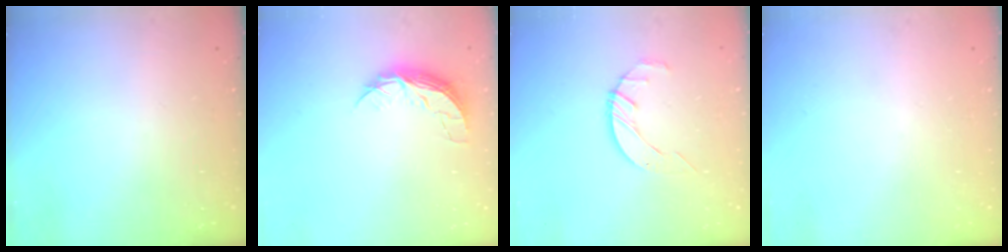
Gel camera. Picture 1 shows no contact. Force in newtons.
{"total": 6.9, "press": 6.9, "slide": 0.5}
{"total": 3.4, "press": 3.3, "slide": 0.5}
{"total": 0.0}